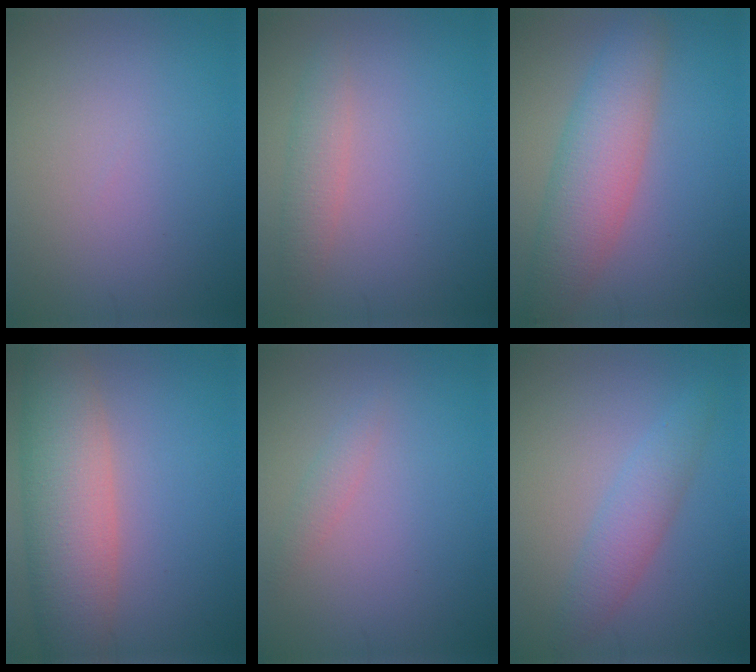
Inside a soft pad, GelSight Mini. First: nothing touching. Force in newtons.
{"total": 2.0, "press": 2.0, "slide": 0.1}
{"total": 5.7, "press": 5.7, "slide": 0.3}
{"total": 7.5, "press": 7.5, "slide": 0.6}
{"total": 1.2, "press": 1.2, "slide": 0.0}
{"total": 2.8, "press": 2.8, "slide": 0.0}